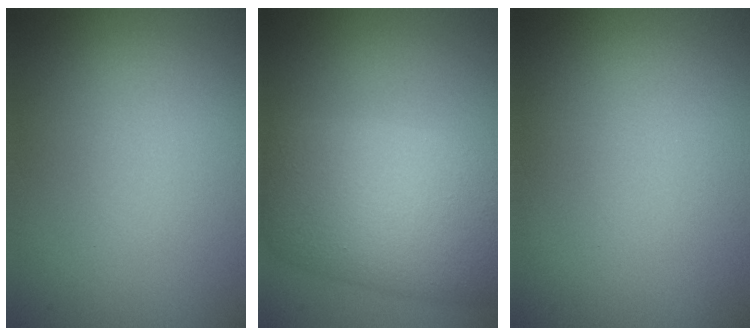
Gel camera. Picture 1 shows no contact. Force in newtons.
{"total": 9.9, "press": 9.9, "slide": 0.1}
{"total": 0.0}